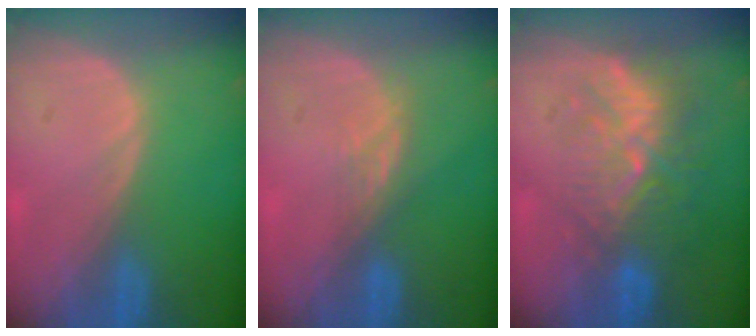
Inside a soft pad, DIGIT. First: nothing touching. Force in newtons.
{"total": 2.5, "press": 2.1, "slide": 1.4}
{"total": 9.4, "press": 8.7, "slide": 3.5}